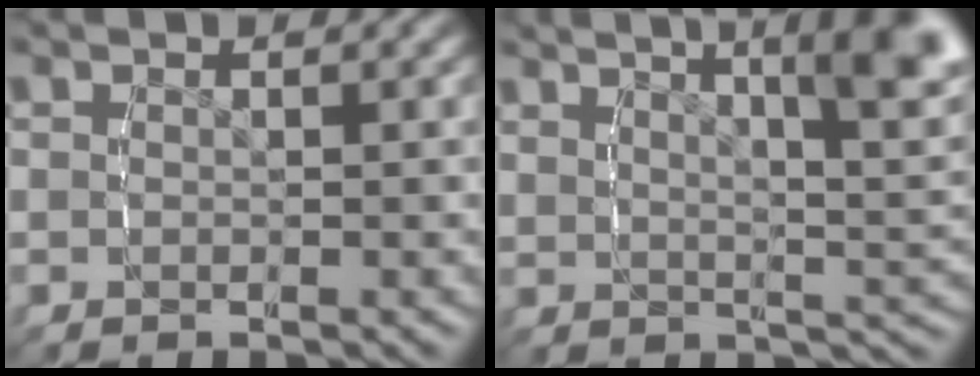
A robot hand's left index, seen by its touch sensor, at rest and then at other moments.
{"total": 12.0, "force": [6.2, 4.2, 9.3], "torque": [-0.103, 0.021, 0.092]}